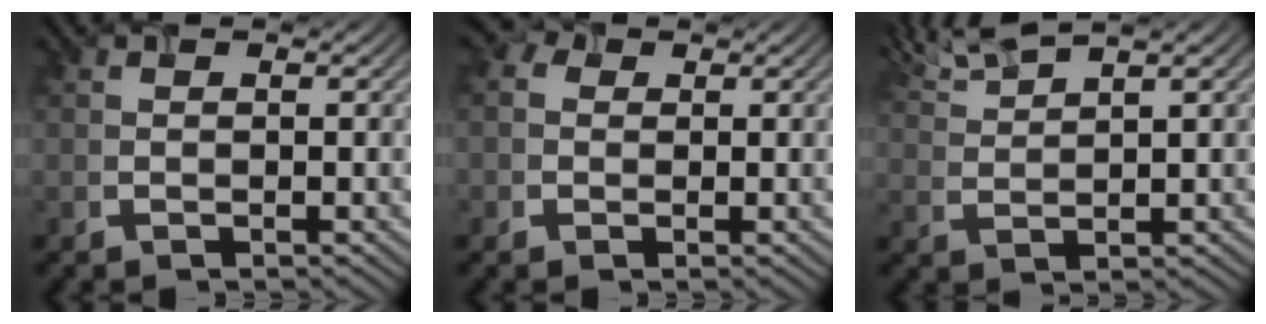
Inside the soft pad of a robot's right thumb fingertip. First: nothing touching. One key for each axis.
{"total": 2.7, "fx": 0.2, "fy": 2.5, "fz": 1.1, "tx": -0.029, "ty": 0.012, "tz": 0.005}
{"total": 4.5, "fx": 3.6, "fy": 0.4, "fz": 2.6, "tx": -0.060, "ty": 0.023, "tz": 0.086}